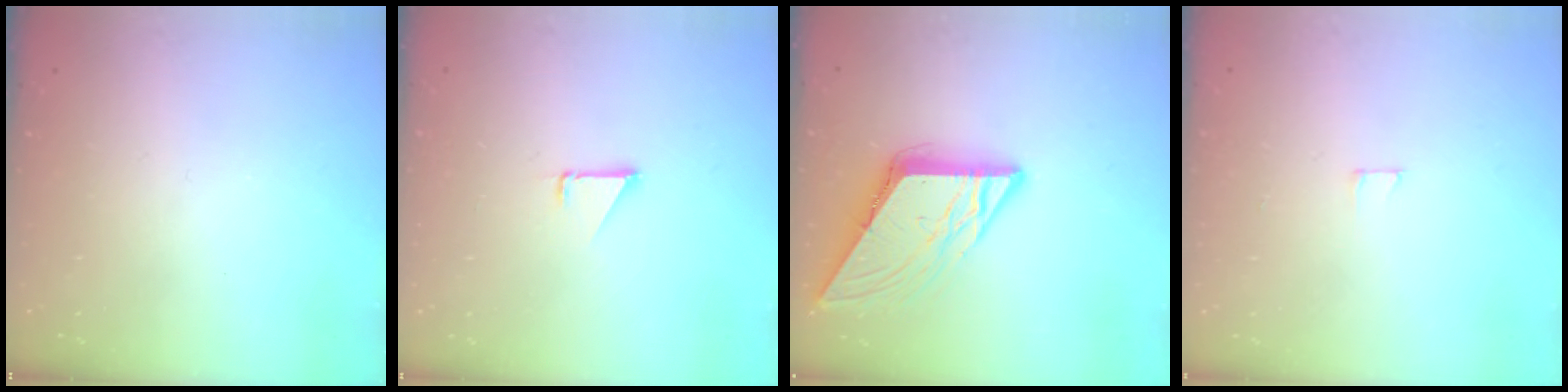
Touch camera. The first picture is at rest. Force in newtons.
{"total": 1.4, "press": 1.3, "slide": 0.1}
{"total": 8.8, "press": 8.8, "slide": 0.9}
{"total": 2.5, "press": 2.5, "slide": 0.2}